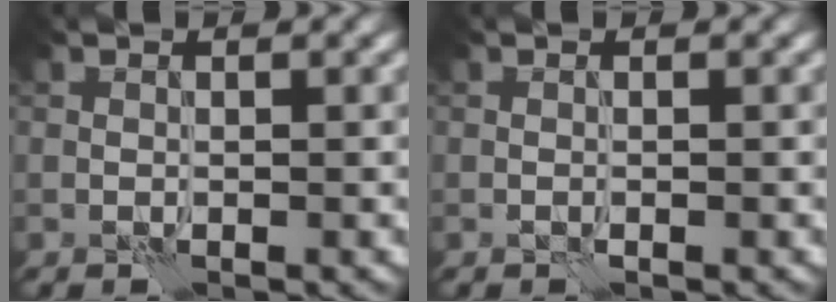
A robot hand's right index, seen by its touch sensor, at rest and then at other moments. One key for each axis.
{"total": 0.0}